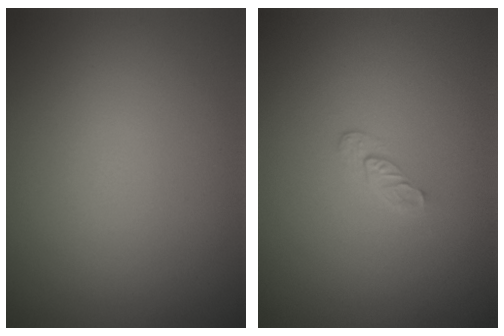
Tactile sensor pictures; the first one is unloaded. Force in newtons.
{"total": 0.8, "press": 0.5, "slide": 0.7}